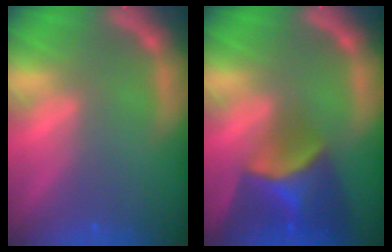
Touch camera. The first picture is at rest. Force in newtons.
{"total": 7.9}